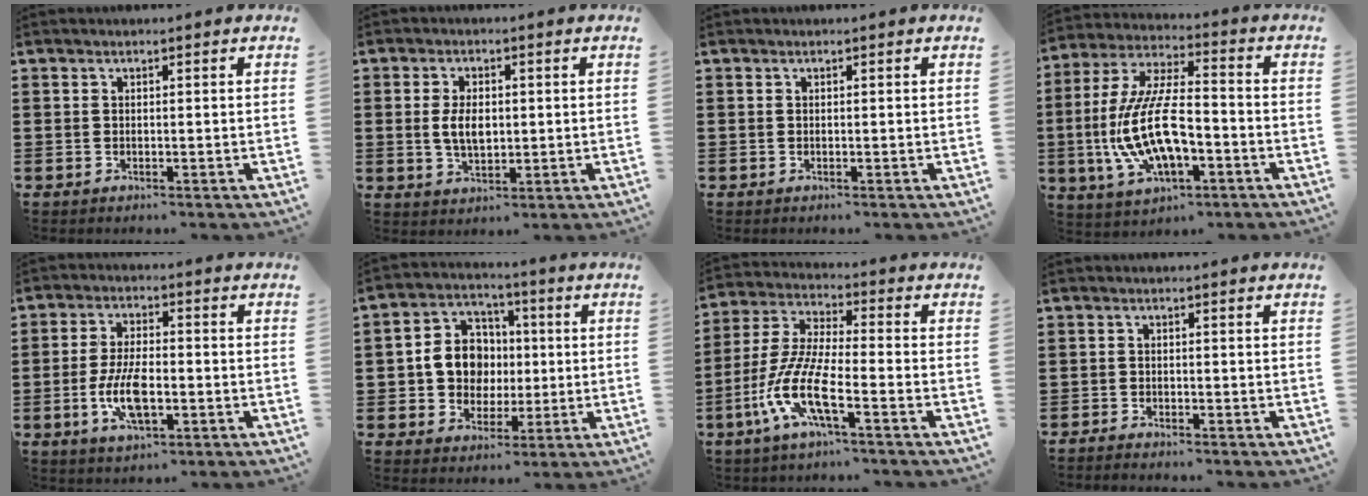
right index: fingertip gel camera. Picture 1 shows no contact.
{"total": 4.7, "force": [0.2, 2.5, 4.0], "torque": [-0.078, 0.002, -0.001]}
{"total": 0.0}
{"total": 13.8, "force": [-3.7, 5.7, 12.0], "torque": [-0.267, -0.004, -0.070]}
{"total": 8.0, "force": [-2.2, 3.4, 6.9], "torque": [-0.156, -0.006, -0.045]}
{"total": 7.7, "force": [0.0, 7.0, 3.2], "torque": [-0.086, 0.019, -0.001]}
{"total": 10.3, "force": [-5.0, 1.9, 8.8], "torque": [-0.223, -0.019, -0.105]}
{"total": 1.2, "force": [-1.2, 0.1, -0.1], "torque": [-0.002, 0.004, -0.026]}